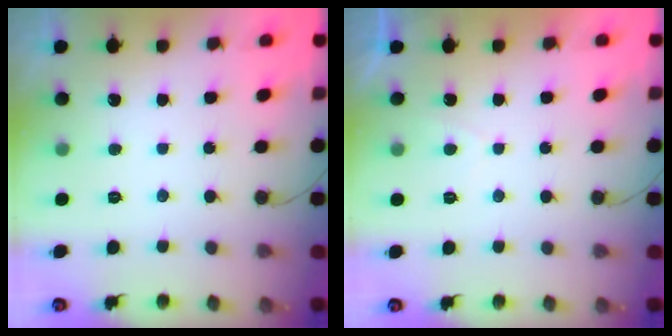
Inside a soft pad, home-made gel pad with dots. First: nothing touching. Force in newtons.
{"total": 0.6, "press": 0.4, "slide": 0.4}